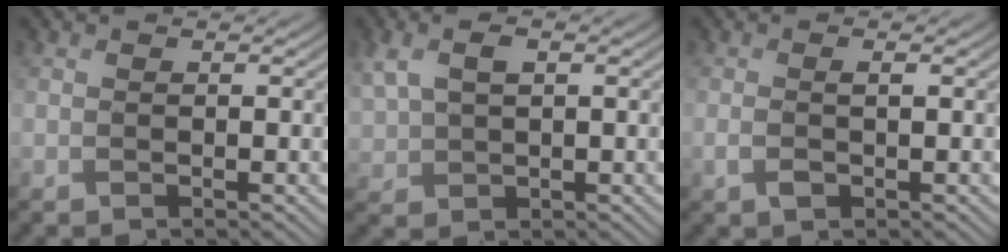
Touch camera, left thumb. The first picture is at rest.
{"total": 5.3, "force": [1.9, 3.3, 3.7], "torque": [-0.093, 0.005, 0.039]}
{"total": 1.6, "force": [-0.3, 0.6, 1.5], "torque": [-0.032, 0.002, -0.006]}